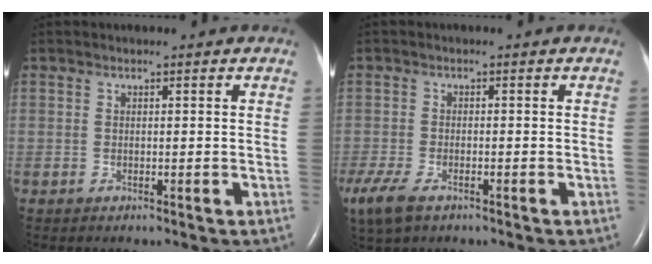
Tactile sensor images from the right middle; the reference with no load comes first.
{"total": 9.0, "force": [-5.7, 4.0, 5.6], "torque": [-0.138, -0.021, -0.095]}